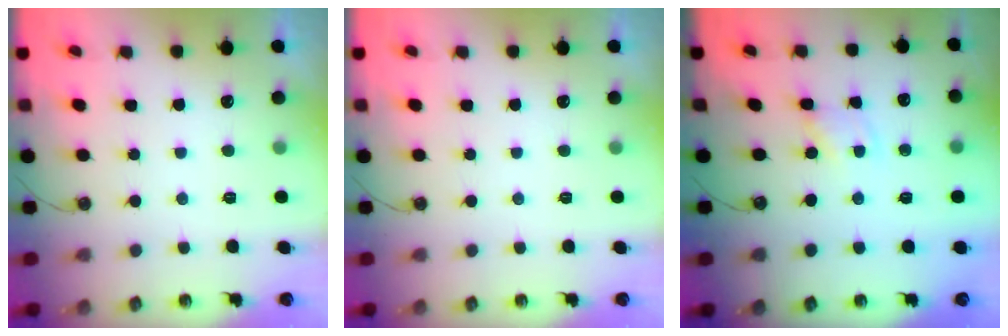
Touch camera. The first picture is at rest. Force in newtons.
{"total": 0.0}
{"total": 1.2, "press": 1.2, "slide": 0.1}